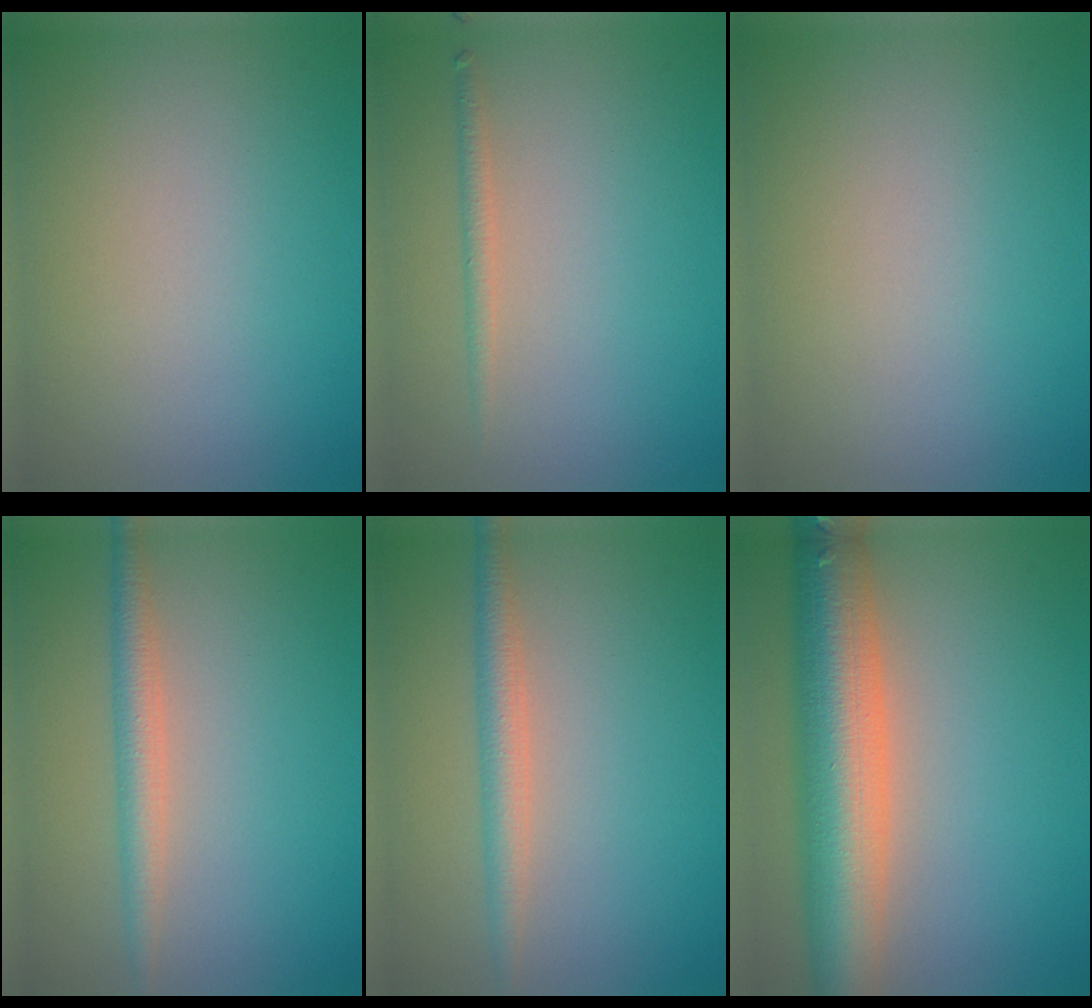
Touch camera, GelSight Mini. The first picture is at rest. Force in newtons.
{"total": 1.2, "press": 1.2, "slide": 0.0}
{"total": 0.0}
{"total": 2.7, "press": 2.7, "slide": 0.0}
{"total": 2.7, "press": 2.7, "slide": 0.0}
{"total": 10.1, "press": 10.0, "slide": 0.7}